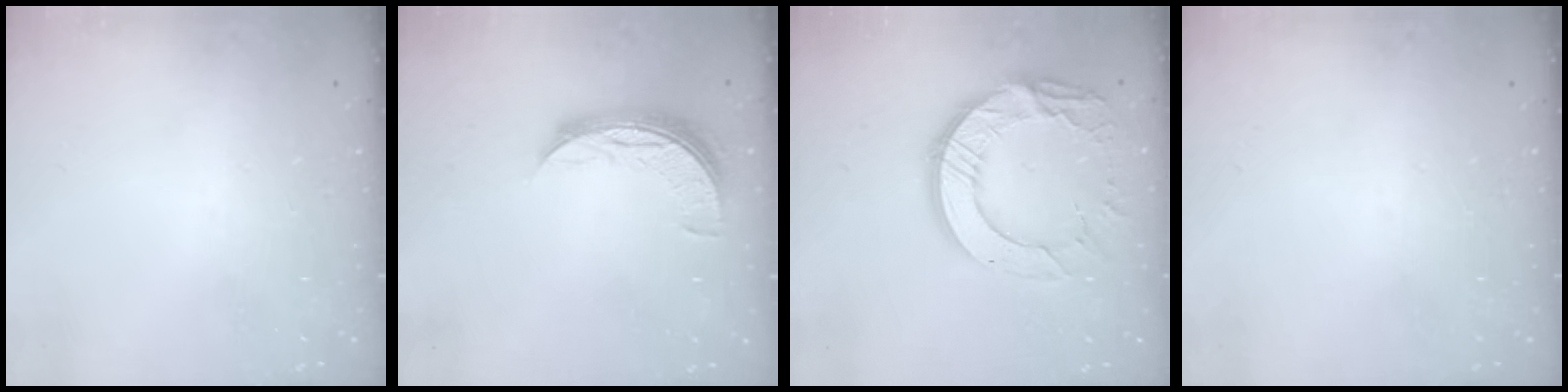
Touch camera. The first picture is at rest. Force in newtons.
{"total": 7.9, "press": 7.9, "slide": 0.4}
{"total": 15.1, "press": 15.1, "slide": 0.9}
{"total": 0.0}